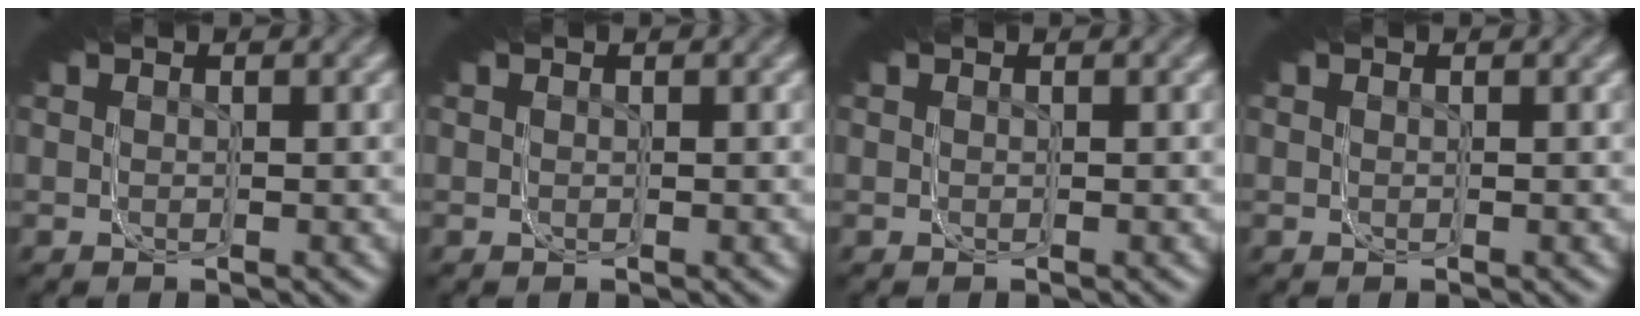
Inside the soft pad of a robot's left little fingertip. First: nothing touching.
{"total": 0.0}
{"total": 0.0}
{"total": 0.0}